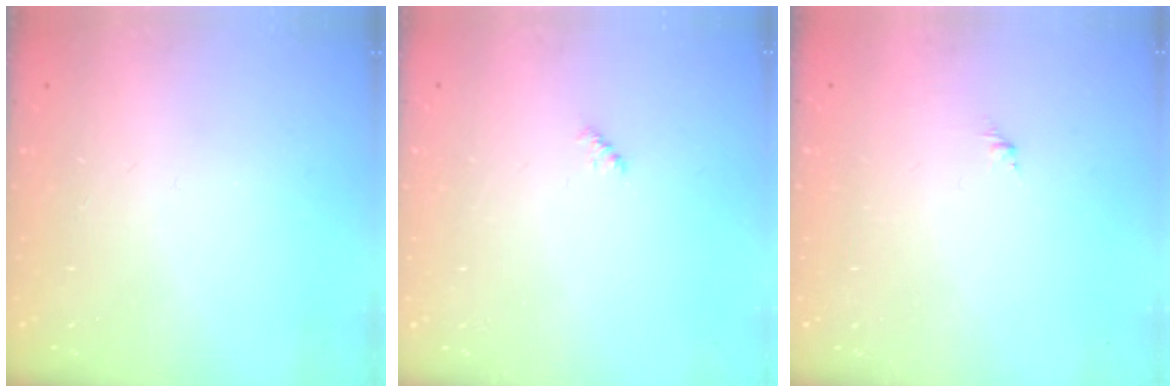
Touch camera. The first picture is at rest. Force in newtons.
{"total": 2.4, "press": 2.4, "slide": 0.4}
{"total": 1.3, "press": 1.2, "slide": 0.5}